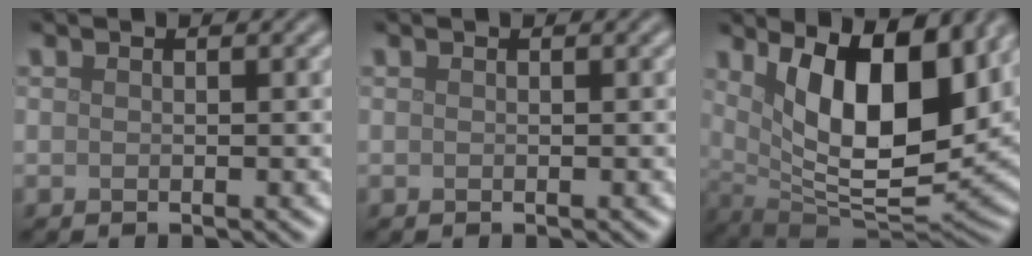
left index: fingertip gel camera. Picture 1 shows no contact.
{"total": 0.0}
{"total": 12.5, "force": [4.5, 5.0, 10.5], "torque": [-0.160, -0.006, 0.077]}